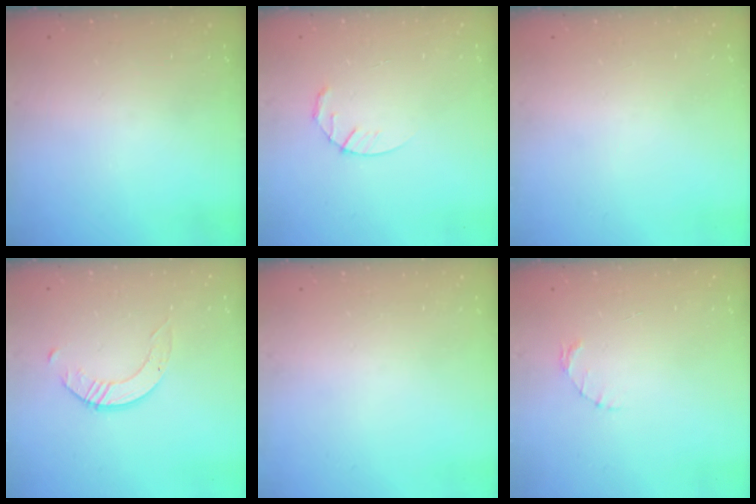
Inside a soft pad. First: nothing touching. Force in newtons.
{"total": 3.9, "press": 3.9, "slide": 0.5}
{"total": 0.0}
{"total": 1.6, "press": 1.6, "slide": 0.2}
{"total": 0.0}
{"total": 1.6, "press": 1.5, "slide": 0.3}